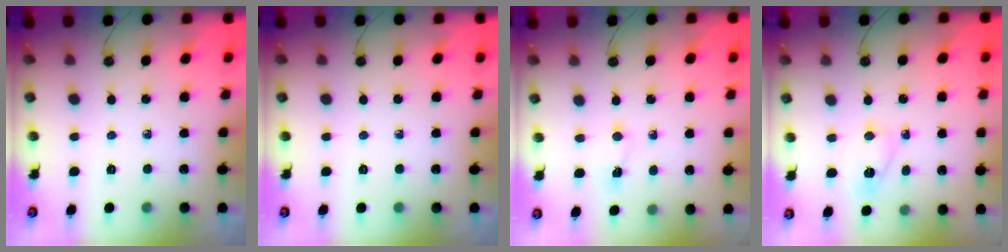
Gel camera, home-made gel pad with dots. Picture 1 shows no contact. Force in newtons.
{"total": 0.0}
{"total": 2.8, "press": 2.7, "slide": 0.7}
{"total": 3.6, "press": 3.6, "slide": 0.3}